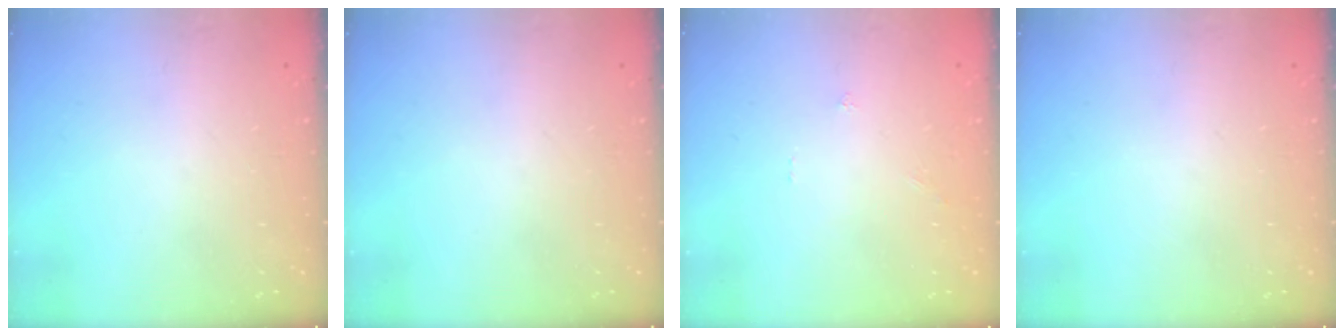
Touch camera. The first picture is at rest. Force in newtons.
{"total": 0.0}
{"total": 0.0}
{"total": 0.0}